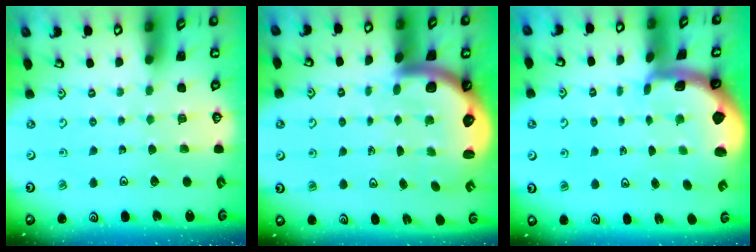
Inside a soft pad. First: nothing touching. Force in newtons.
{"total": 3.5, "press": 3.3, "slide": 1.0}
{"total": 1.9, "press": 1.9, "slide": 0.4}